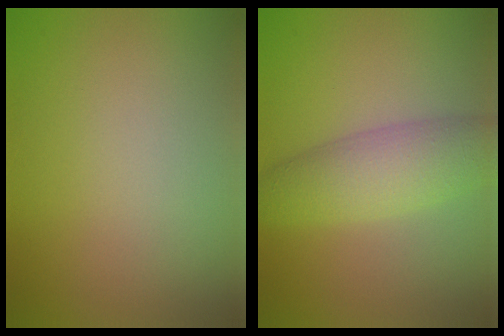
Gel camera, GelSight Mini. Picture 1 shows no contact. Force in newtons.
{"total": 4.7, "press": 4.7, "slide": 0.1}